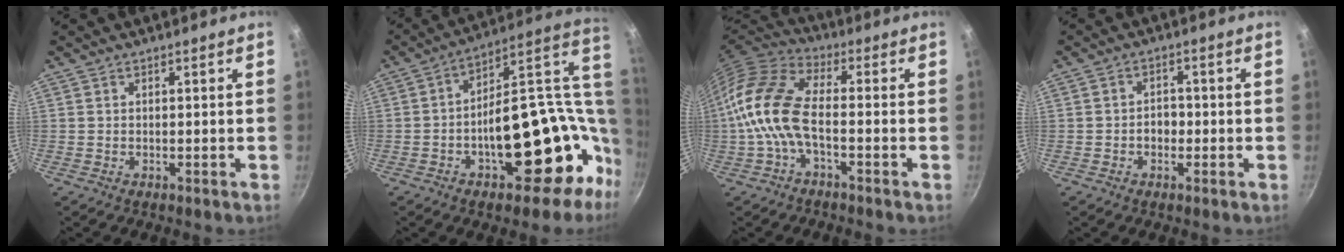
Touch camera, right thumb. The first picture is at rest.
{"total": 26.7, "force": [-2.1, 15.5, 21.7], "torque": [-0.246, 0.042, -0.010]}
{"total": 12.0, "force": [-2.8, 5.9, 10.1], "torque": [-0.205, 0.035, -0.072]}
{"total": 2.9, "force": [-0.8, 2.3, 1.7], "torque": [-0.006, 0.013, -0.013]}